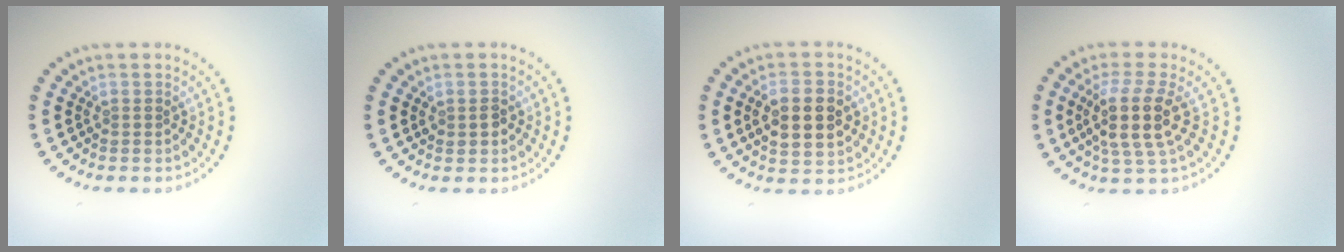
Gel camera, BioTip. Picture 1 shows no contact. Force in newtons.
{"total": 1.3, "press": 1.3, "slide": 0.1}
{"total": 4.9, "press": 4.9, "slide": 0.4}
{"total": 4.4, "press": 3.7, "slide": 2.4}